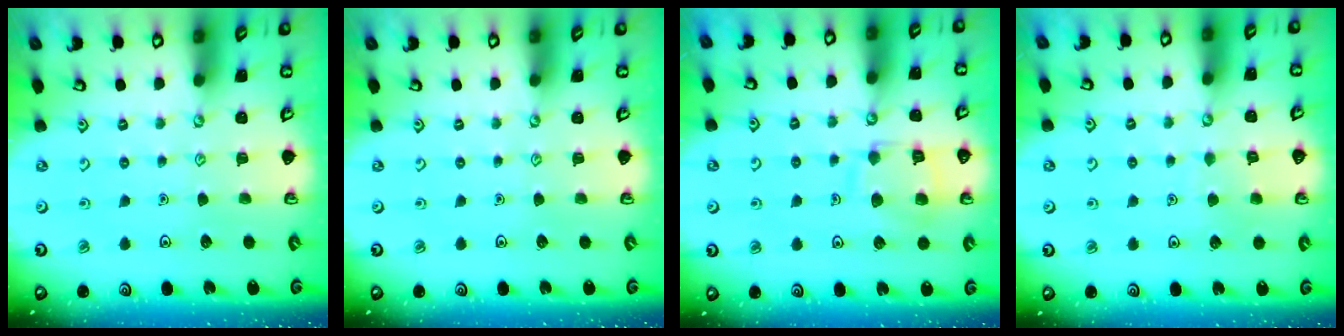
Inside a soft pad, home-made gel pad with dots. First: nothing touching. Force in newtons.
{"total": 0.0}
{"total": 11.0, "press": 11.0, "slide": 0.9}
{"total": 3.9, "press": 3.9, "slide": 0.3}